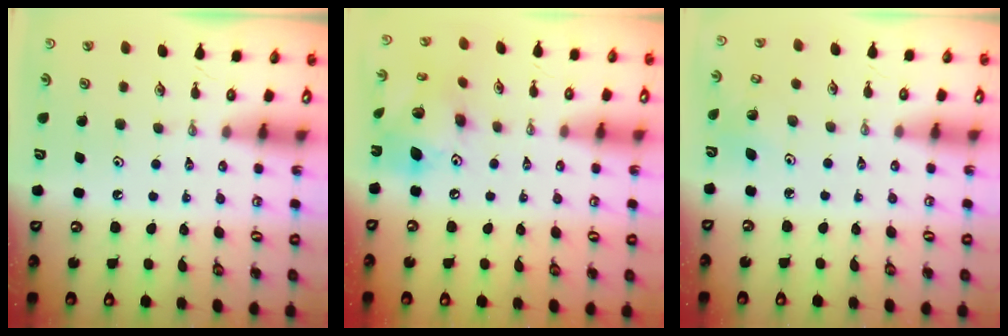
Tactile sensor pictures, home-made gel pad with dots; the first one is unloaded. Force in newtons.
{"total": 15.6, "press": 15.6, "slide": 1.5}
{"total": 4.0, "press": 3.9, "slide": 0.8}